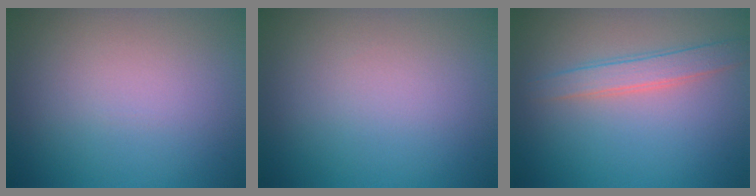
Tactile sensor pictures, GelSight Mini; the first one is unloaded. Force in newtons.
{"total": 0.0}
{"total": 2.4, "press": 2.4, "slide": 0.1}